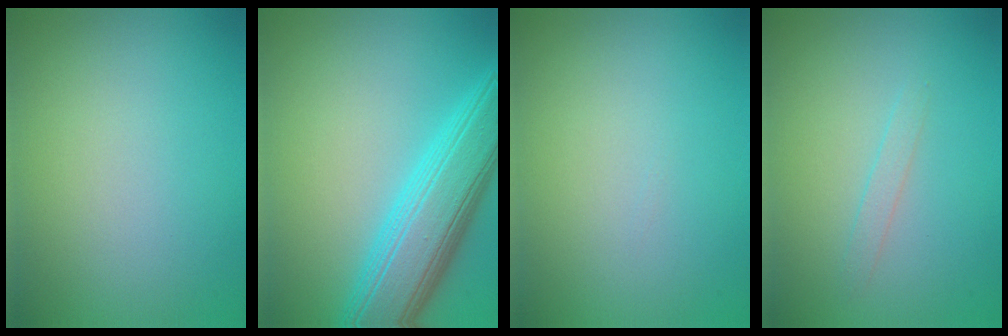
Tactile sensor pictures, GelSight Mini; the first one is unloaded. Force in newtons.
{"total": 8.3, "press": 8.3, "slide": 0.2}
{"total": 0.0}
{"total": 0.9, "press": 0.9, "slide": 0.2}